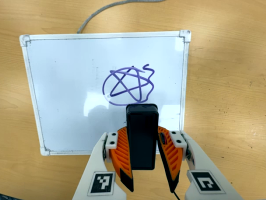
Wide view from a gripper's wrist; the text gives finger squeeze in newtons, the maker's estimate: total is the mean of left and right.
{"total": 8.4, "left": 6.7, "right": 10.1}